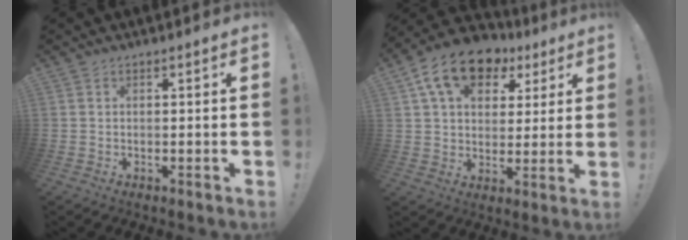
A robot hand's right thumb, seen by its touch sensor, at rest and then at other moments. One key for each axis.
{"total": 15.4, "fx": 8.0, "fy": 9.9, "fz": 8.8, "tx": -0.142, "ty": -0.033, "tz": 0.146}